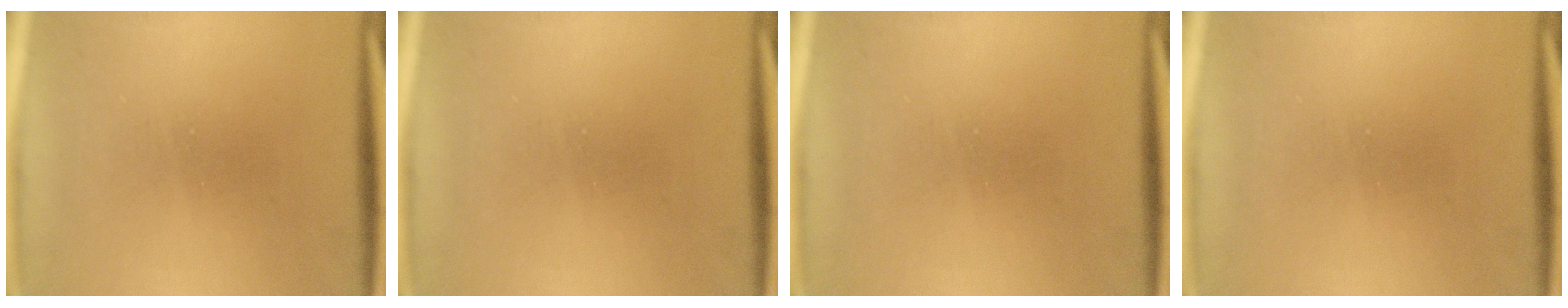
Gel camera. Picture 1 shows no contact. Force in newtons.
{"total": 0.0}
{"total": 0.0}
{"total": 0.0}